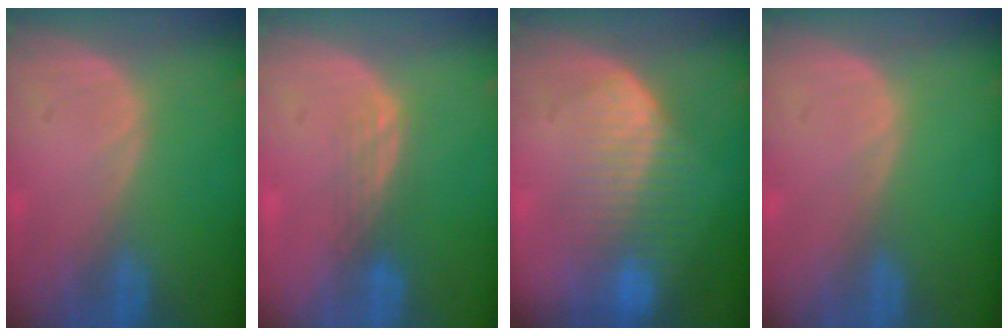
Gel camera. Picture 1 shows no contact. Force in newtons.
{"total": 3.0, "press": 2.5, "slide": 1.7}
{"total": 8.1, "press": 7.5, "slide": 3.1}
{"total": 0.0}